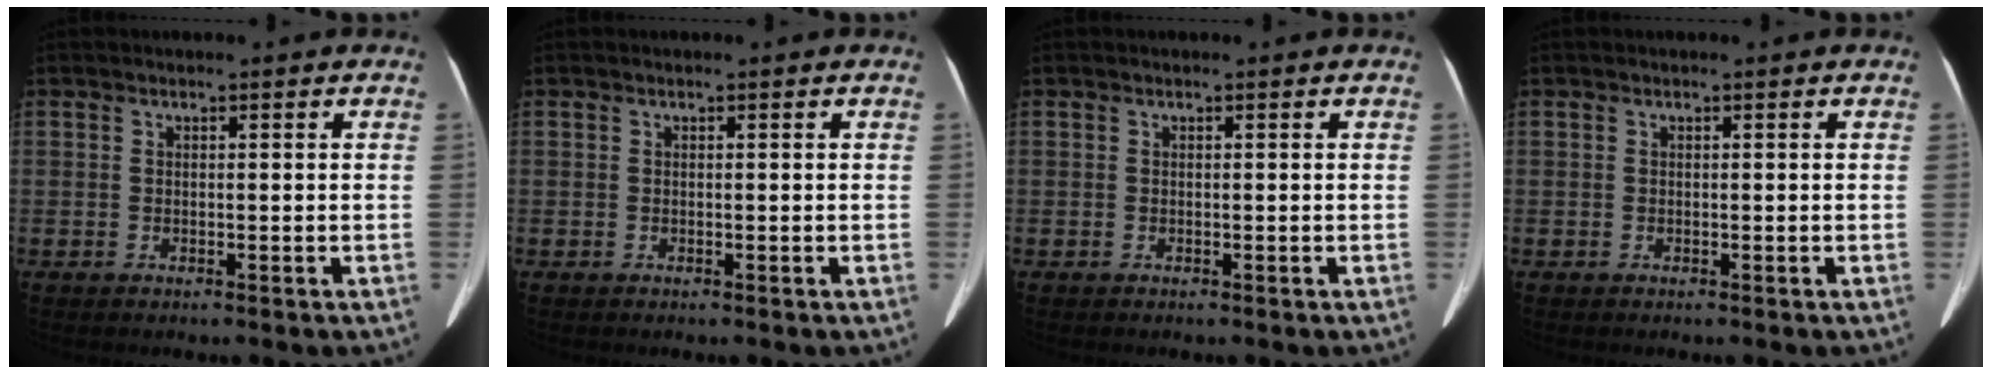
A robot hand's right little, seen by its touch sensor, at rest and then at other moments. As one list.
[{"total": 0.0}, {"total": 0.0}, {"total": 0.0}]